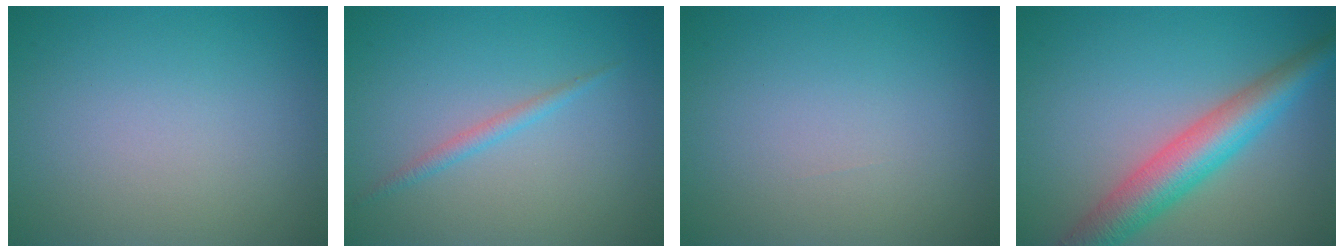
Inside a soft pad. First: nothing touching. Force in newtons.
{"total": 1.2, "press": 1.2, "slide": 0.1}
{"total": 0.0}
{"total": 6.3, "press": 6.3, "slide": 0.1}